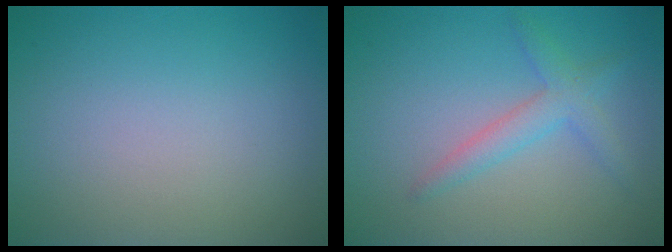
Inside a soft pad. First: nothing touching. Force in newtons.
{"total": 2.5, "press": 2.5, "slide": 0.1}